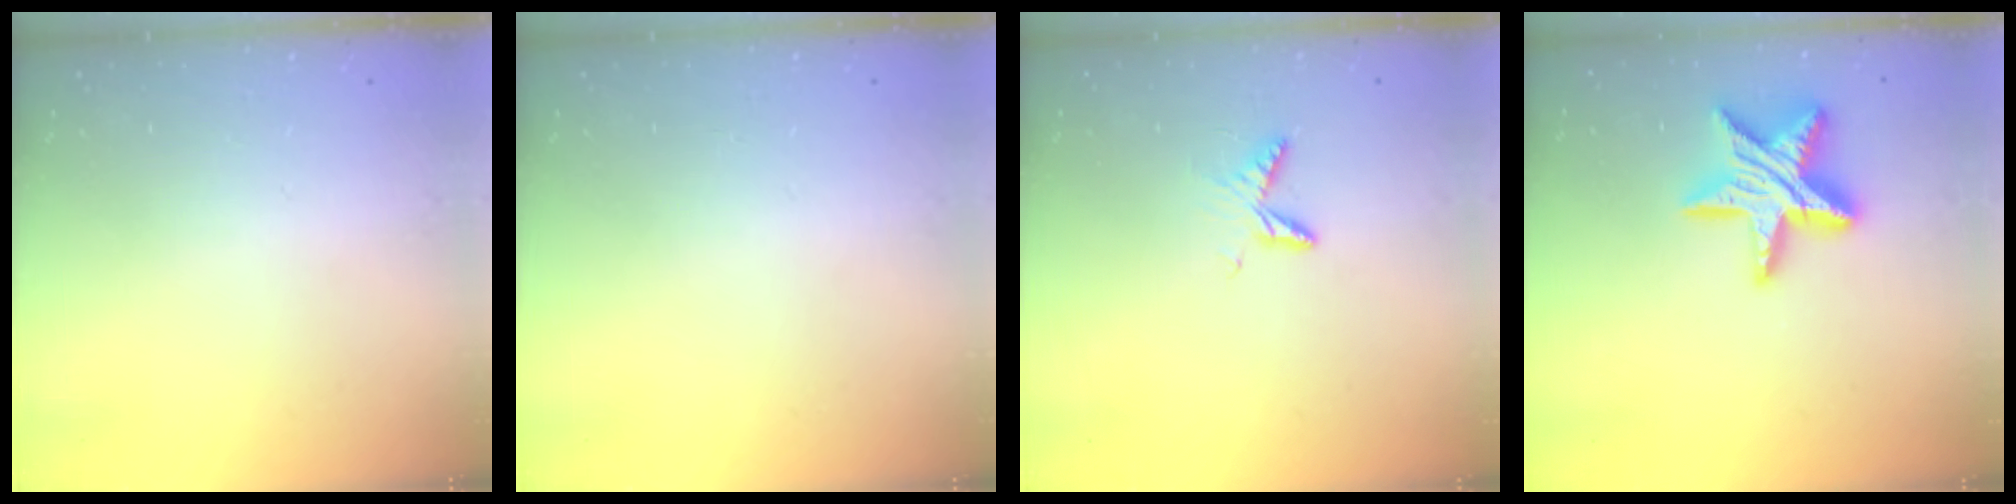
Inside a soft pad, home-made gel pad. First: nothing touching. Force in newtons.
{"total": 0.0}
{"total": 6.2, "press": 6.2, "slide": 0.6}
{"total": 17.3, "press": 17.2, "slide": 1.3}